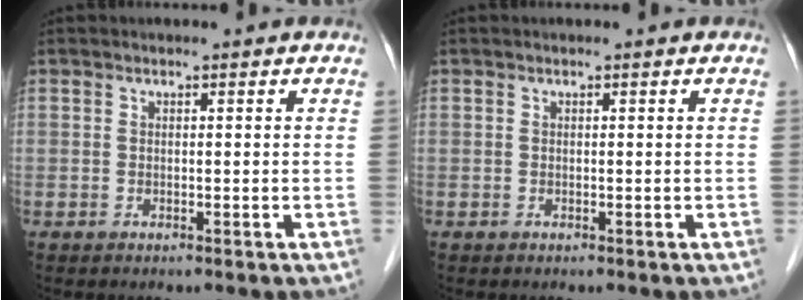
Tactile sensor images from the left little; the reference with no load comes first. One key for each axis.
{"total": 0.0}